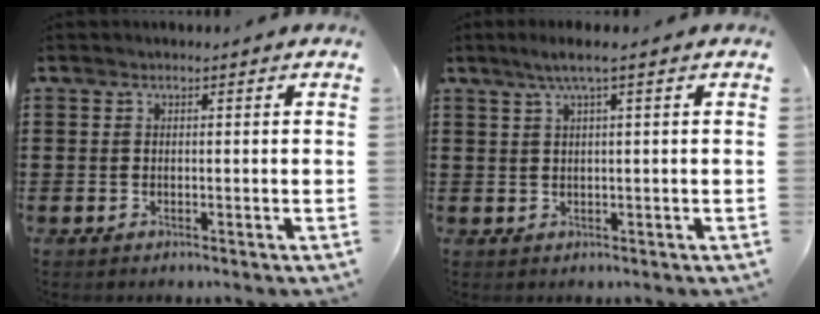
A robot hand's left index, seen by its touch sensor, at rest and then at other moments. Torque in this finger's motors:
{"motor_torque": [1.02, 1.11, 0.30, 0.05]}